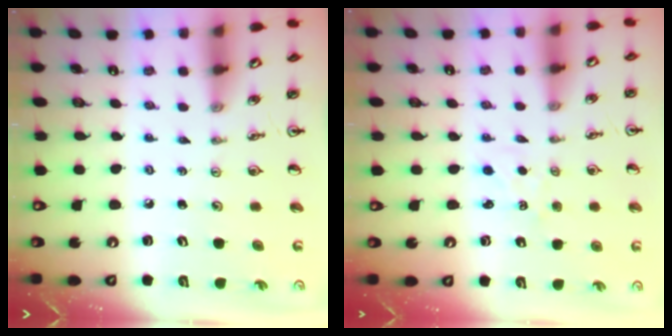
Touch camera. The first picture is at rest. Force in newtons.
{"total": 1.5, "press": 1.4, "slide": 0.3}